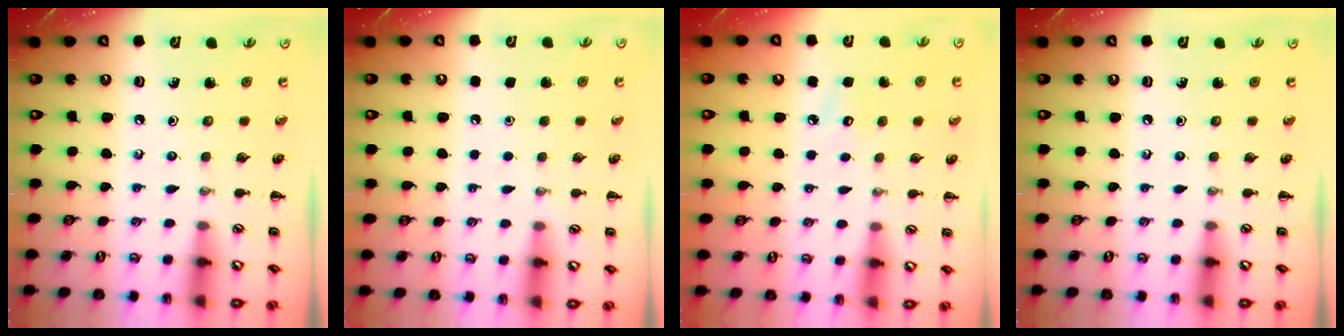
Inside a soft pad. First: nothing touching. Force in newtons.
{"total": 1.6, "press": 1.6, "slide": 0.1}
{"total": 3.9, "press": 3.8, "slide": 1.1}
{"total": 0.0}